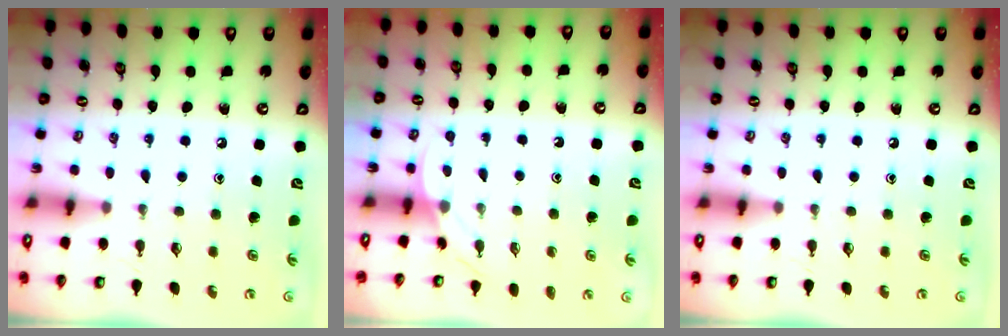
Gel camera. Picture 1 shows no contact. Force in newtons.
{"total": 3.4, "press": 3.4, "slide": 0.2}
{"total": 0.0}